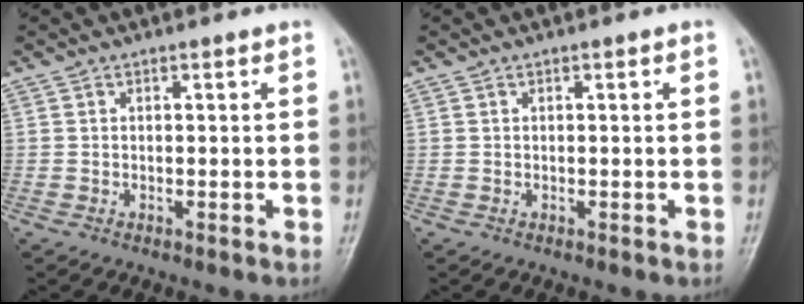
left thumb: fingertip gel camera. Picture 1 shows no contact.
{"total": 0.0}